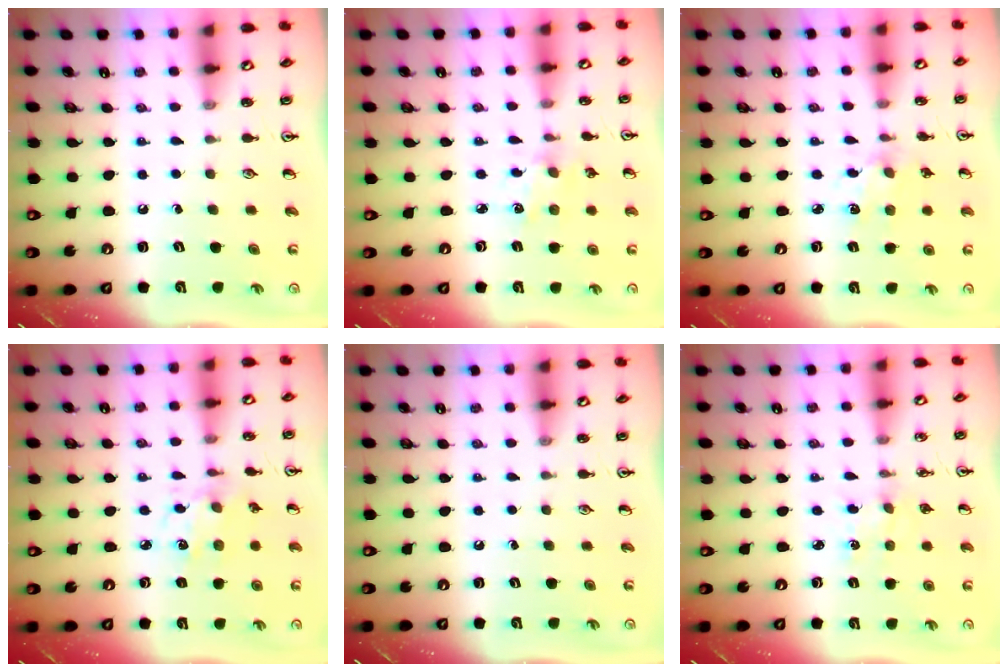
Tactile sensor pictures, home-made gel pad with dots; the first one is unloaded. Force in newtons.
{"total": 2.5, "press": 2.4, "slide": 0.4}
{"total": 3.4, "press": 3.4, "slide": 0.3}
{"total": 4.5, "press": 4.2, "slide": 1.4}
{"total": 0.0}
{"total": 2.6, "press": 2.6, "slide": 0.3}